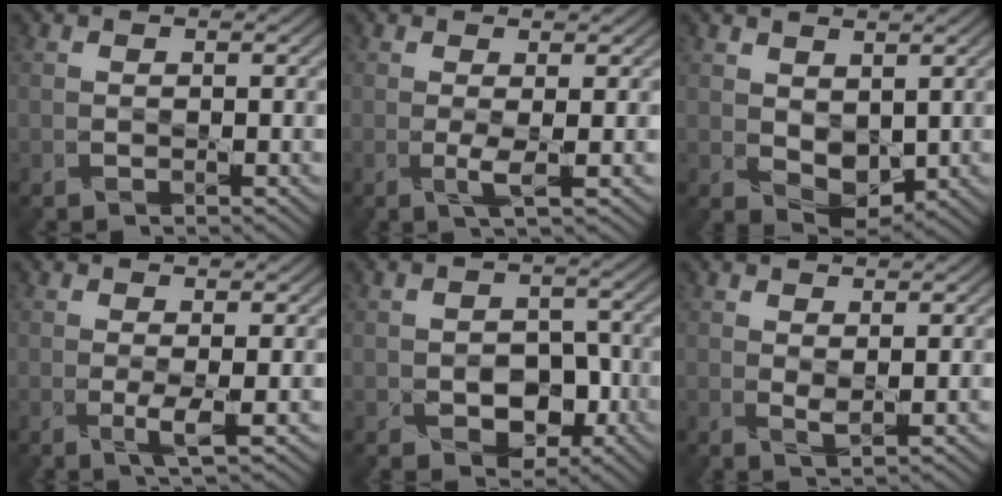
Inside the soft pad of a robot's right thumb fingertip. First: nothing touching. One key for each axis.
{"total": 1.6, "fx": 0.0, "fy": -0.2, "fz": 1.6, "tx": -0.035, "ty": 0.001, "tz": -0.004}
{"total": 3.6, "fx": 1.2, "fy": 2.4, "fz": 2.4, "tx": -0.052, "ty": -0.011, "tz": 0.026}
{"total": 1.8, "fx": -0.1, "fy": -0.2, "fz": 1.8, "tx": -0.038, "ty": 0.000, "tz": -0.006}
{"total": 4.6, "fx": -1.8, "fy": 3.4, "fz": 2.5, "tx": -0.028, "ty": 0.000, "tz": -0.030}
{"total": 1.2, "fx": 1.0, "fy": 0.1, "fz": 0.8, "tx": -0.021, "ty": -0.003, "tz": 0.020}